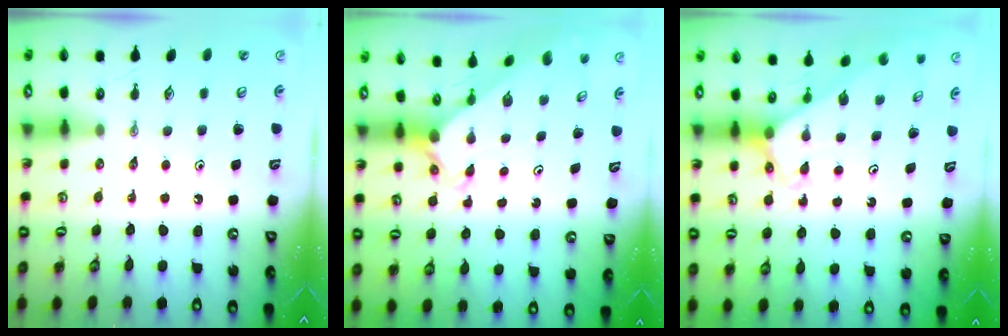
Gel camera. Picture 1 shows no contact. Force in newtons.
{"total": 2.6, "press": 2.6, "slide": 0.3}
{"total": 2.7, "press": 2.7, "slide": 0.2}